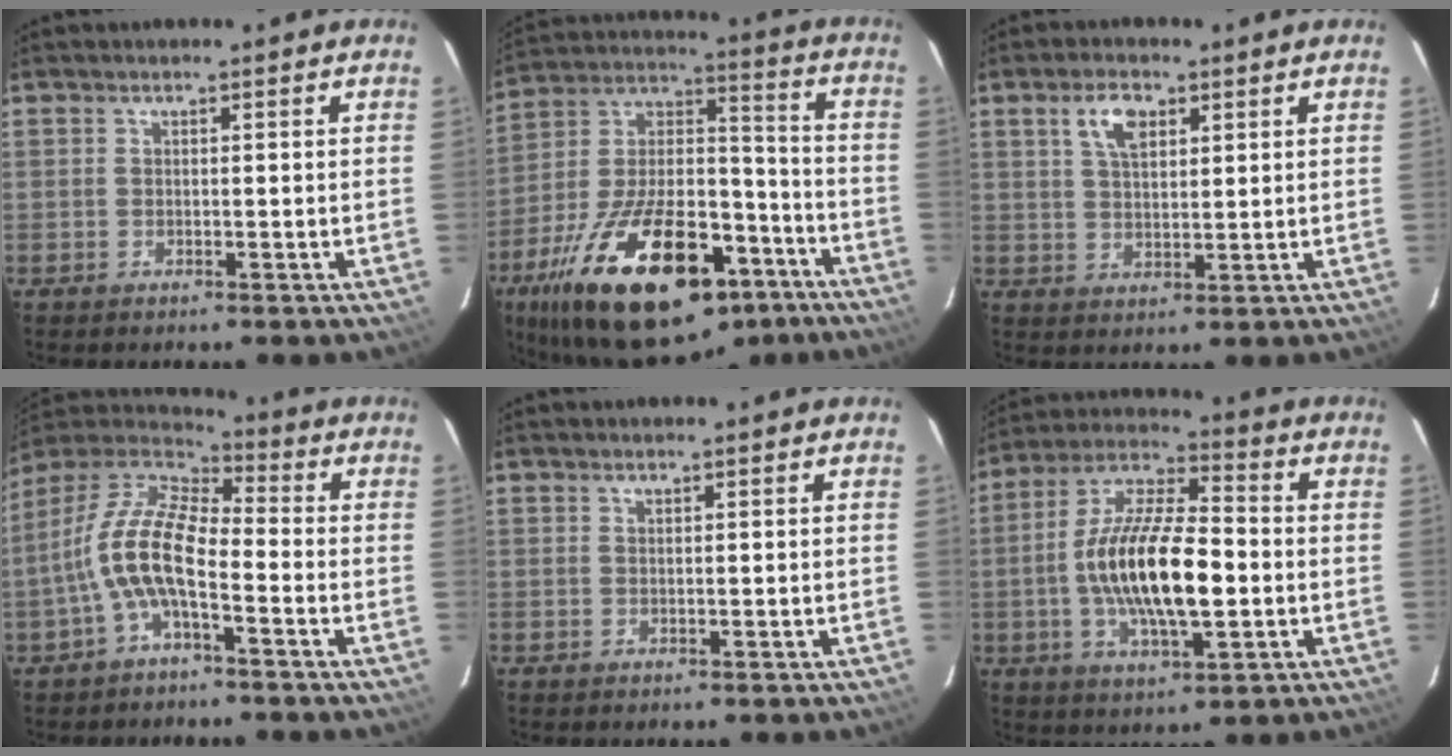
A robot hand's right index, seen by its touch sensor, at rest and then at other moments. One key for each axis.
{"total": 32.7, "fx": -19.0, "fy": 15.0, "fz": 21.9, "tx": -0.409, "ty": 0.003, "tz": -0.290}
{"total": 5.6, "fx": 2.7, "fy": 2.8, "fz": 4.1, "tx": -0.073, "ty": 0.010, "tz": 0.052}
{"total": 11.5, "fx": -3.5, "fy": 4.3, "fz": 10.1, "tx": -0.211, "ty": 0.014, "tz": -0.071}
{"total": 0.0}
{"total": 17.2, "fx": -2.2, "fy": 6.0, "fz": 16.0, "tx": -0.307, "ty": 0.003, "tz": -0.045}